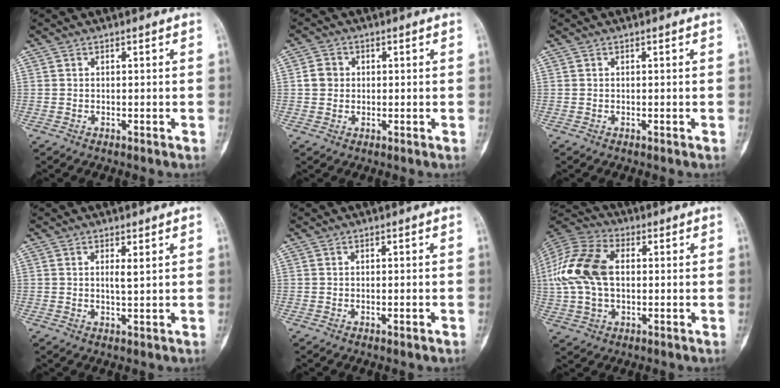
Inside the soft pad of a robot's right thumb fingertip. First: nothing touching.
{"total": 3.3, "force": [0.3, 3.0, 1.3], "torque": [-0.012, 0.006, 0.001]}
{"total": 0.0}
{"total": 1.9, "force": [0.8, 0.3, 1.7], "torque": [-0.028, -0.008, 0.016]}
{"total": 1.0, "force": [-0.4, 0.1, 0.9], "torque": [-0.011, 0.000, -0.002]}
{"total": 17.2, "force": [1.4, 11.0, 13.2], "torque": [-0.286, 0.021, 0.024]}